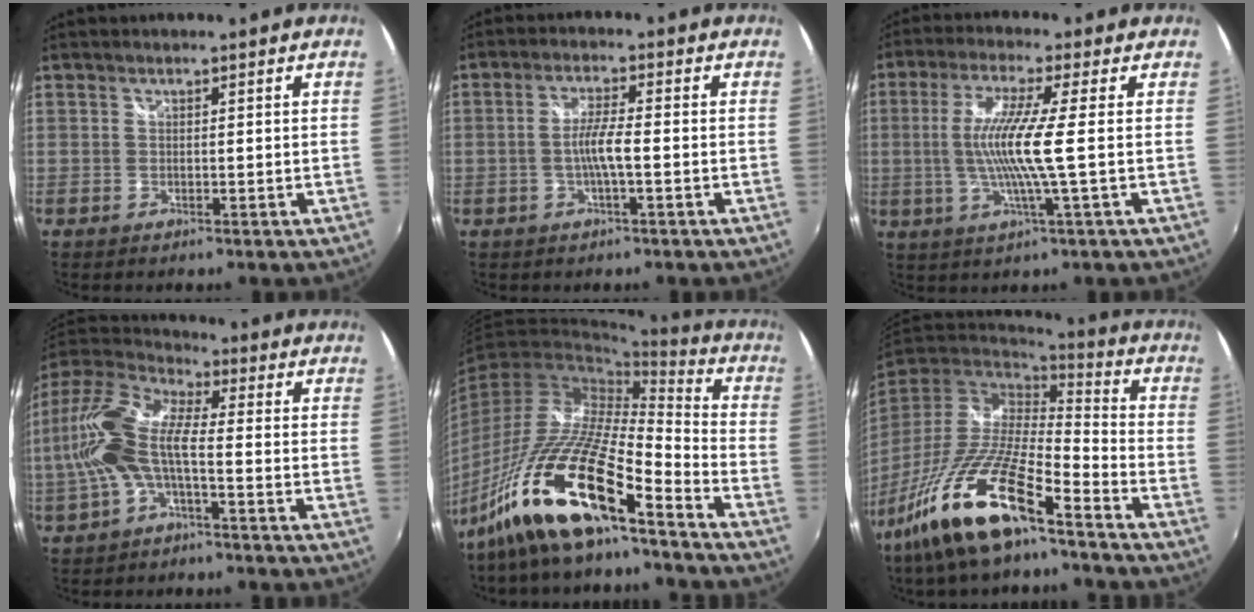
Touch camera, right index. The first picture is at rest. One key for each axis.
{"total": 4.3, "fx": -1.2, "fy": 0.0, "fz": 4.1, "tx": -0.081, "ty": 0.001, "tz": -0.021}
{"total": 9.9, "fx": -0.5, "fy": -1.2, "fz": 9.8, "tx": -0.193, "ty": -0.009, "tz": -0.009}
{"total": 12.8, "fx": -1.8, "fy": 4.7, "fz": 11.8, "tx": -0.246, "ty": 0.011, "tz": -0.037}
{"total": 18.9, "fx": -12.9, "fy": 3.1, "fz": 13.5, "tx": -0.272, "ty": -0.007, "tz": -0.265}
{"total": 18.7, "fx": -12.4, "fy": 3.6, "fz": 13.6, "tx": -0.271, "ty": -0.029, "tz": -0.239}